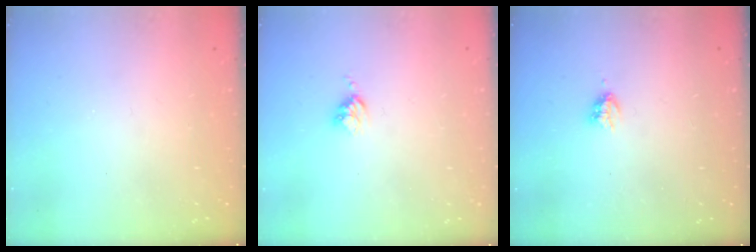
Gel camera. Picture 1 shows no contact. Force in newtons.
{"total": 3.4, "press": 3.4, "slide": 0.4}
{"total": 2.9, "press": 2.9, "slide": 0.5}